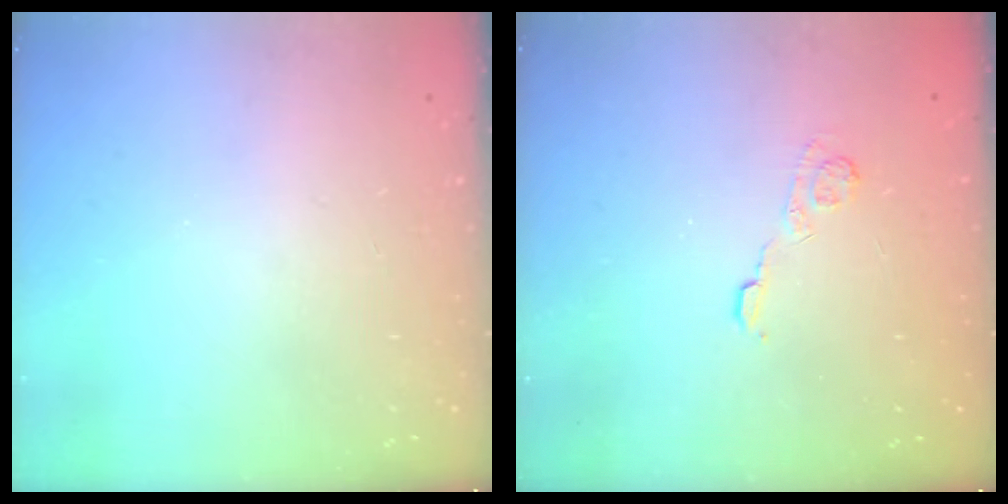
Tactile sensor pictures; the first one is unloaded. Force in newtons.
{"total": 5.4, "press": 5.2, "slide": 1.6}